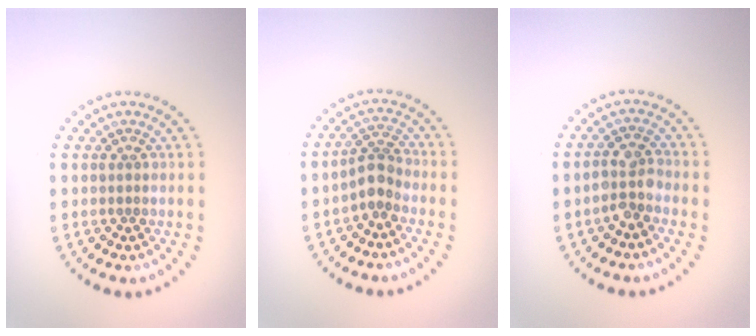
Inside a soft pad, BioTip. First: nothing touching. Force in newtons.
{"total": 2.5, "press": 1.9, "slide": 1.6}
{"total": 2.6, "press": 2.2, "slide": 1.3}